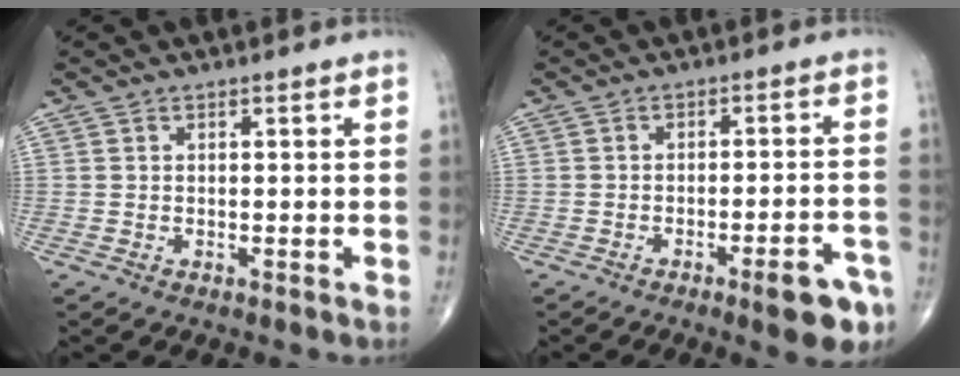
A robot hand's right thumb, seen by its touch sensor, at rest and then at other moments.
{"total": 8.5, "force": [-4.9, 1.9, 6.6], "torque": [-0.071, 0.027, -0.060]}